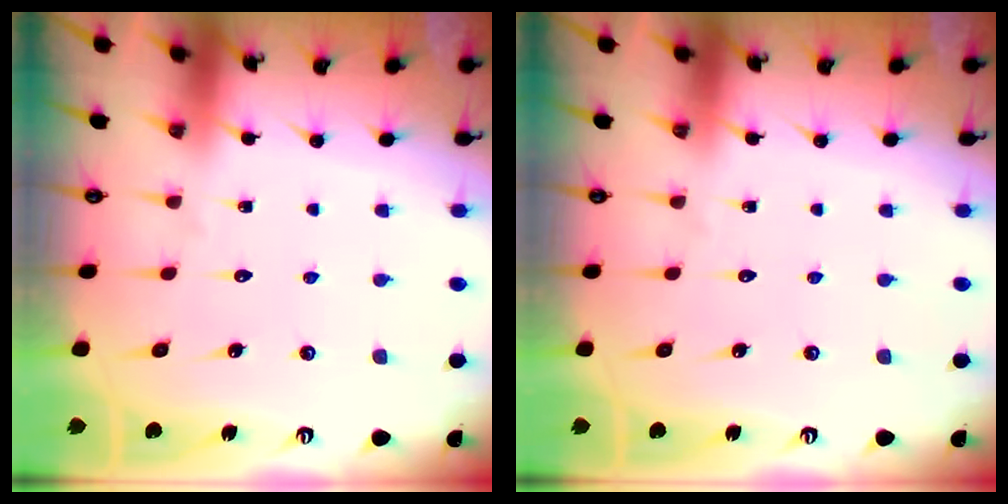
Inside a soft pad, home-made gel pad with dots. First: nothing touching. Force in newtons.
{"total": 0.0}